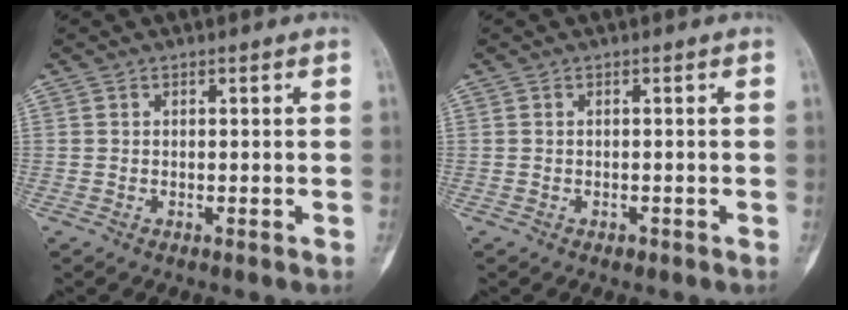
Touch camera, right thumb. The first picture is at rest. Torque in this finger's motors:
{"motor_torque": [0.14, 0.21, -0.11, -0.03, 0.03]}